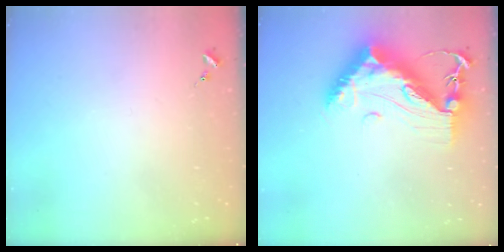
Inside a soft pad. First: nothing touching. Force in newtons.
{"total": 19.1, "press": 19.1, "slide": 1.6}